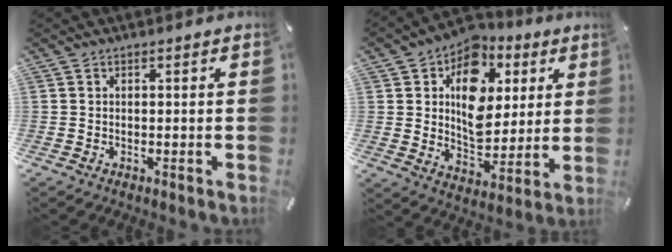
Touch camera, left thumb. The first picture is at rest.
{"total": 14.8, "force": [4.4, 11.4, 8.3], "torque": [-0.112, -0.027, 0.081]}